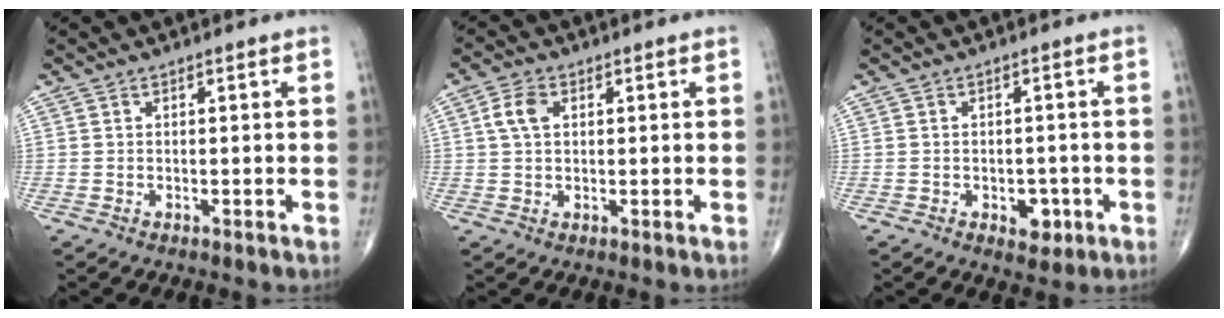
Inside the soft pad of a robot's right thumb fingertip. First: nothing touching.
{"total": 4.3, "force": [1.2, 2.7, 3.1], "torque": [-0.065, 0.006, 0.020]}
{"total": 4.0, "force": [-1.4, 2.7, 2.6], "torque": [-0.011, 0.007, -0.013]}